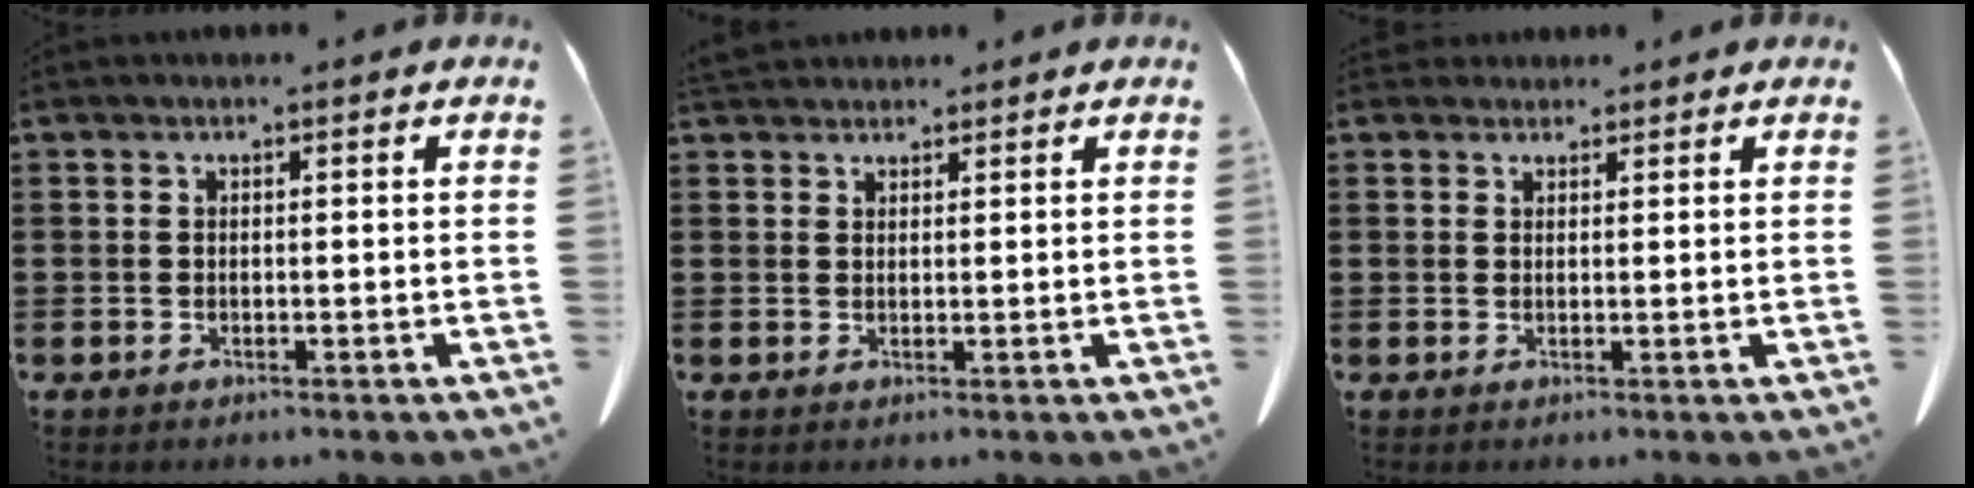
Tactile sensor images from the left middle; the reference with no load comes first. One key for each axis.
{"total": 2.2, "fx": 2.1, "fy": 0.7, "fz": 0.5, "tx": -0.015, "ty": 0.000, "tz": 0.041}
{"total": 1.6, "fx": 1.5, "fy": 0.7, "fz": 0.1, "tx": -0.006, "ty": 0.003, "tz": 0.030}